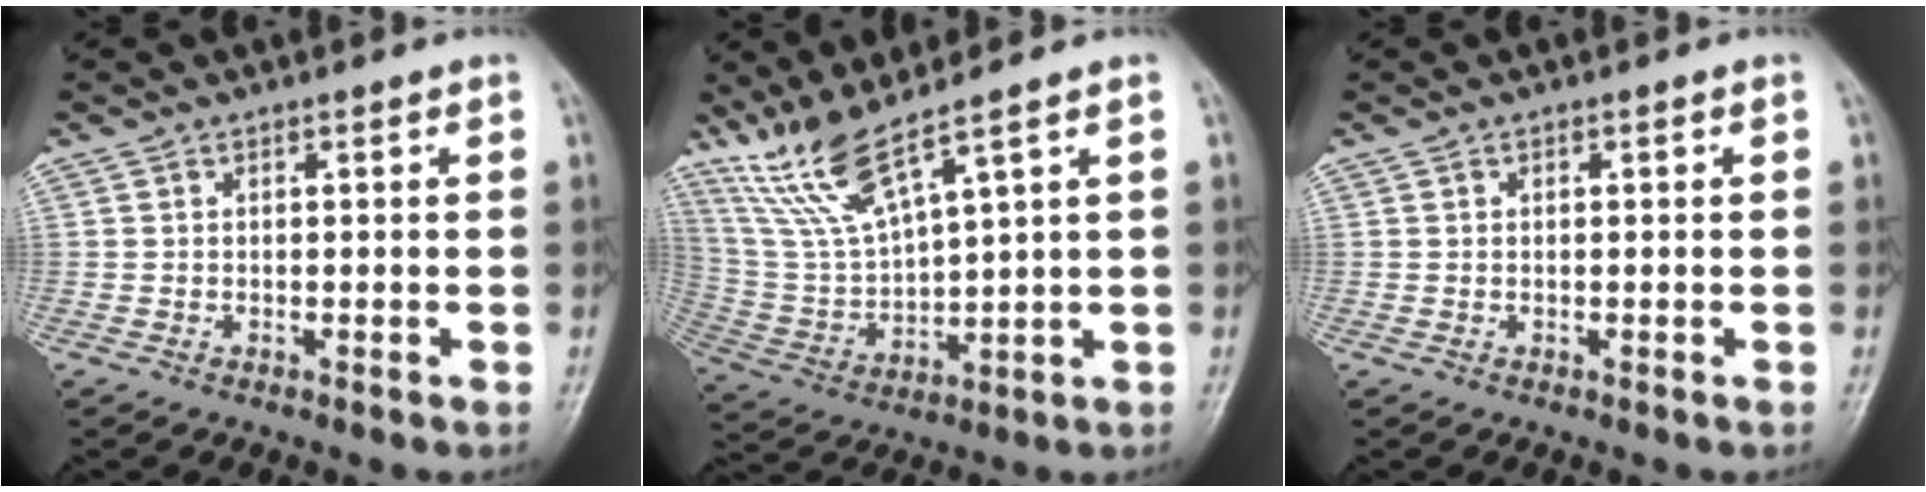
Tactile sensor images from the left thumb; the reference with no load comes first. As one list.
[{"total": 9.9, "force": [7.7, 0.4, 6.2], "torque": [-0.136, -0.047, 0.175]}, {"total": 0.0}]